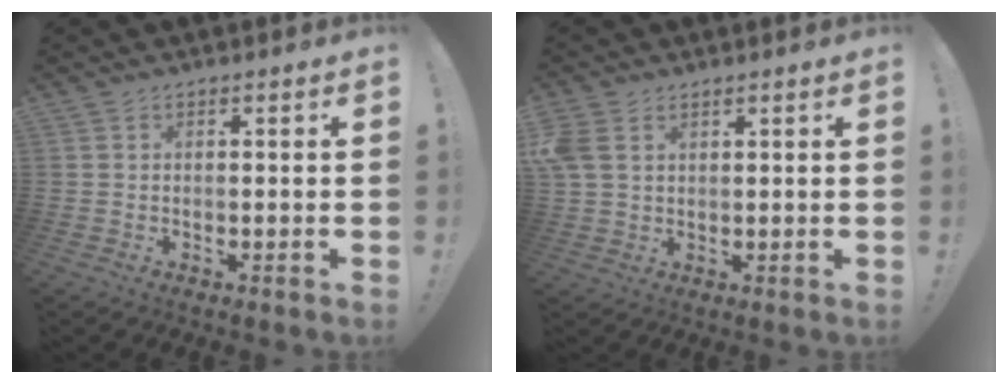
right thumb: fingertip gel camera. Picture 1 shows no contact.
{"total": 5.5, "force": [2.5, 3.6, 3.4], "torque": [-0.069, -0.002, 0.052]}